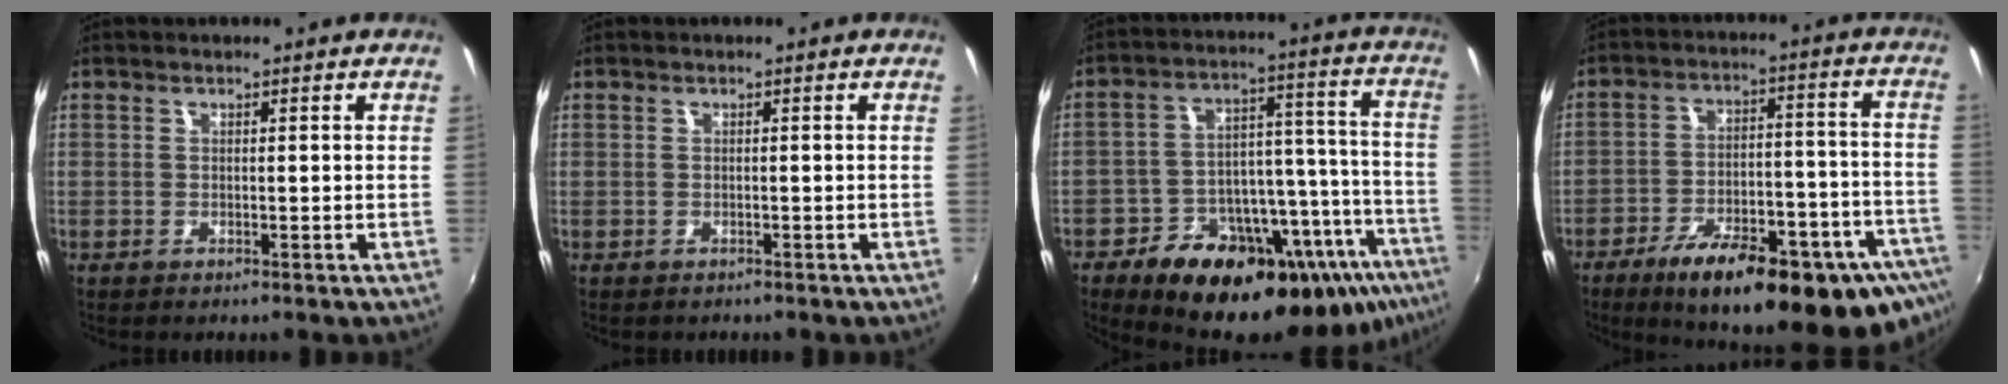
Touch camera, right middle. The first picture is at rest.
{"total": 0.9, "force": [-0.5, 0.7, -0.1], "torque": [-0.001, -0.002, -0.006]}
{"total": 28.9, "force": [-20.2, 12.5, 16.5], "torque": [-0.236, 0.014, -0.271]}
{"total": 27.0, "force": [-17.0, 8.5, 19.2], "torque": [-0.281, -0.029, -0.228]}